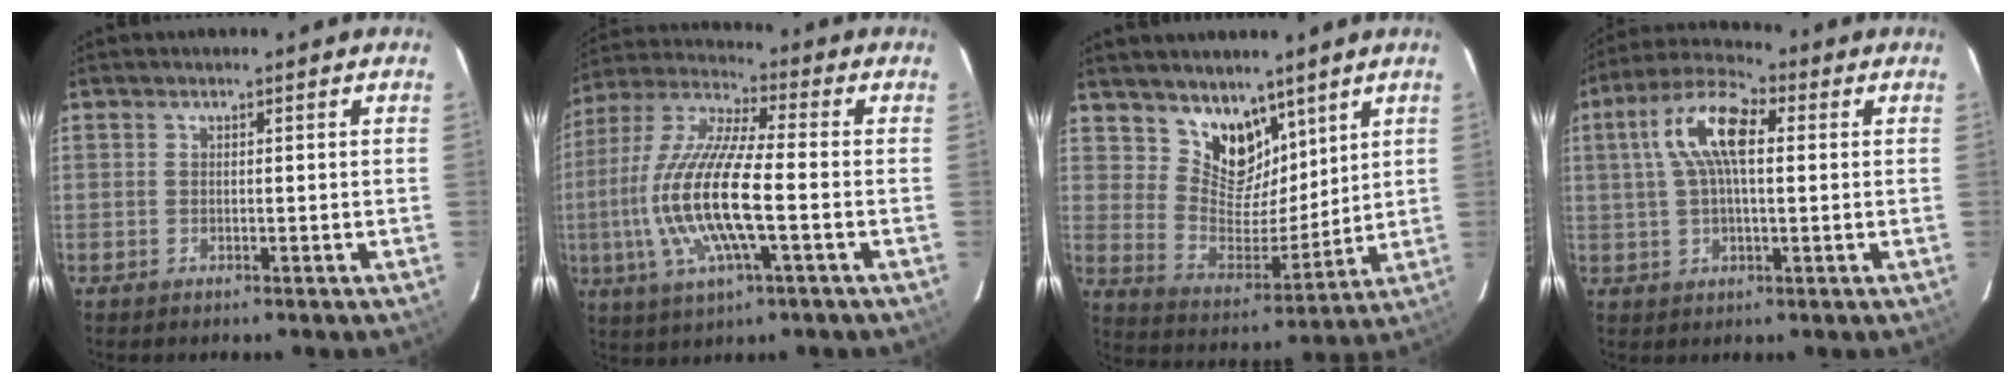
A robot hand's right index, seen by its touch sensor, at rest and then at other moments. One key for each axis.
{"total": 17.6, "fx": -3.2, "fy": 3.8, "fz": 16.9, "tx": -0.343, "ty": -0.010, "tz": -0.063}
{"total": 10.8, "fx": 7.7, "fy": 6.3, "fz": 4.2, "tx": -0.068, "ty": -0.014, "tz": 0.149}
{"total": 10.6, "fx": 2.4, "fy": 4.1, "fz": 9.5, "tx": -0.186, "ty": 0.027, "tz": 0.038}